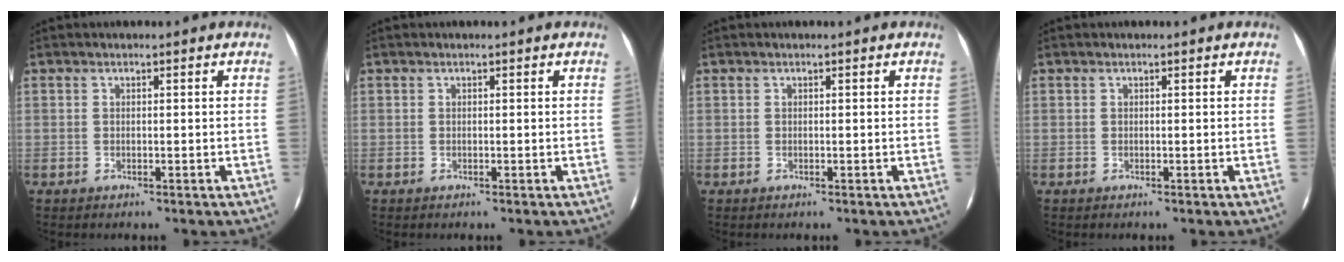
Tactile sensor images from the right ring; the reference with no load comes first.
{"total": 0.0}
{"total": 0.0}
{"total": 0.0}